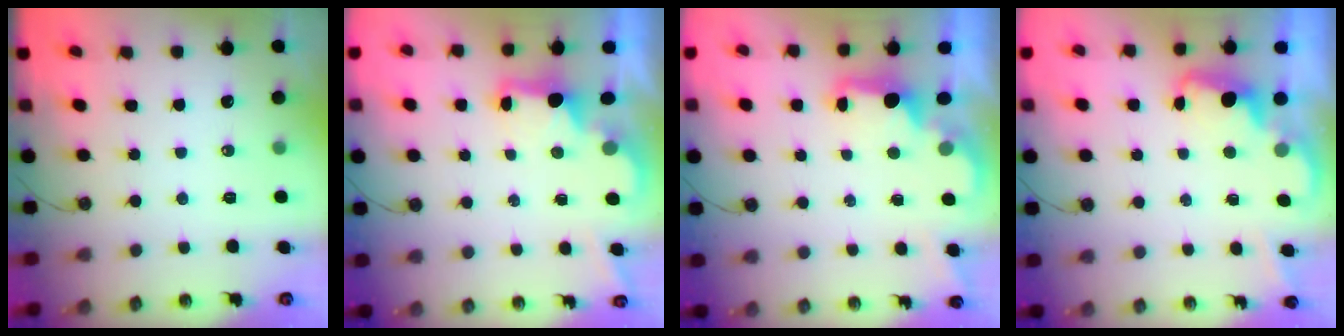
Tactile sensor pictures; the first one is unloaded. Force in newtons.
{"total": 2.3, "press": 2.2, "slide": 0.7}
{"total": 2.3, "press": 2.2, "slide": 0.7}
{"total": 2.3, "press": 2.2, "slide": 0.5}